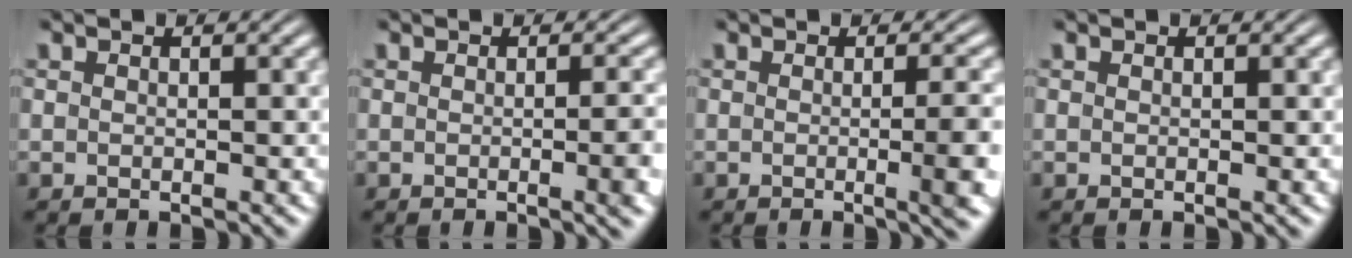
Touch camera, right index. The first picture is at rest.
{"total": 2.0, "force": [-0.5, 0.0, 1.9], "torque": [-0.020, 0.005, -0.012]}
{"total": 3.5, "force": [-0.7, 0.2, 3.4], "torque": [-0.037, 0.004, -0.017]}
{"total": 0.0}